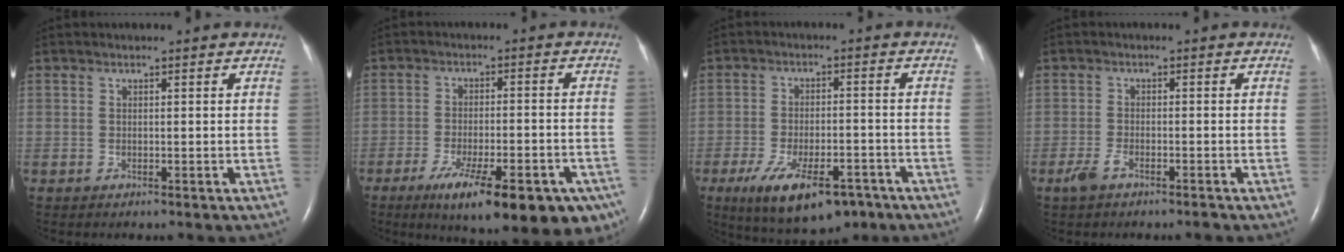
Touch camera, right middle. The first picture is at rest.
{"total": 18.3, "force": [-11.3, 5.2, 13.4], "torque": [-0.138, -0.013, -0.158]}
{"total": 12.8, "force": [-7.8, 5.3, 8.6], "torque": [-0.149, -0.009, -0.117]}
{"total": 2.9, "force": [-2.1, 0.7, 1.8], "torque": [-0.045, -0.004, -0.040]}